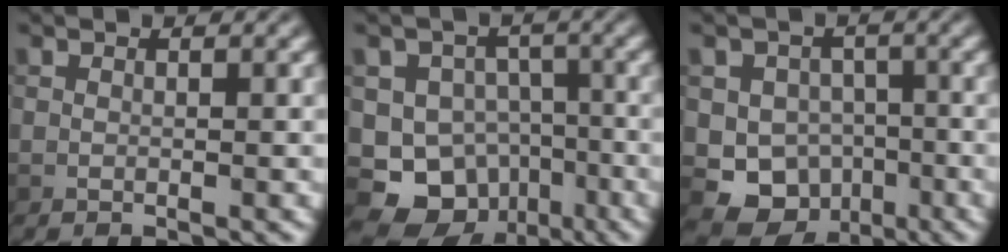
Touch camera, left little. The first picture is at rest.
{"total": 9.0, "force": [-3.9, 7.5, 3.0], "torque": [-0.037, -0.008, -0.080]}
{"total": 7.7, "force": [-2.7, 6.8, 2.4], "torque": [-0.024, -0.011, -0.063]}